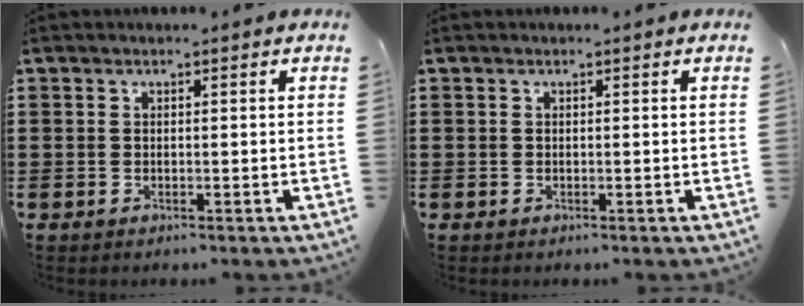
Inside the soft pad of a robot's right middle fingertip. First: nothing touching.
{"total": 0.0}